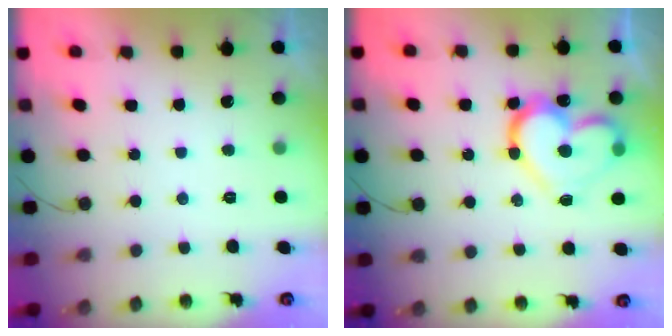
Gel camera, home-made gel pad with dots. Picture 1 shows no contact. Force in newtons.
{"total": 16.9, "press": 16.8, "slide": 1.3}